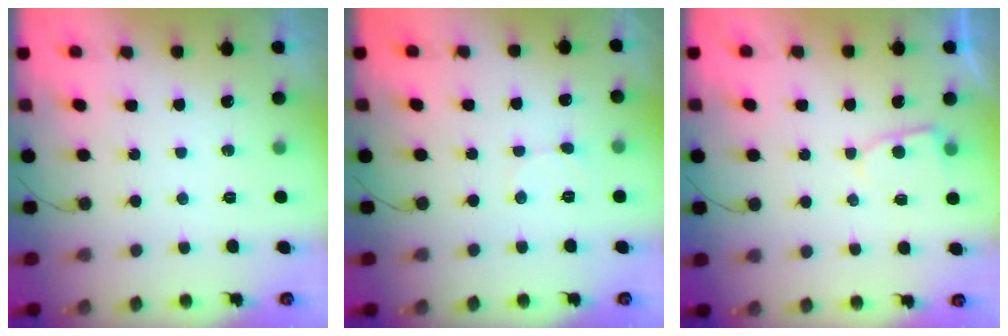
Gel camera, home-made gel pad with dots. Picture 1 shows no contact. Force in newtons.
{"total": 1.9, "press": 1.9, "slide": 0.2}
{"total": 3.6, "press": 3.6, "slide": 0.4}